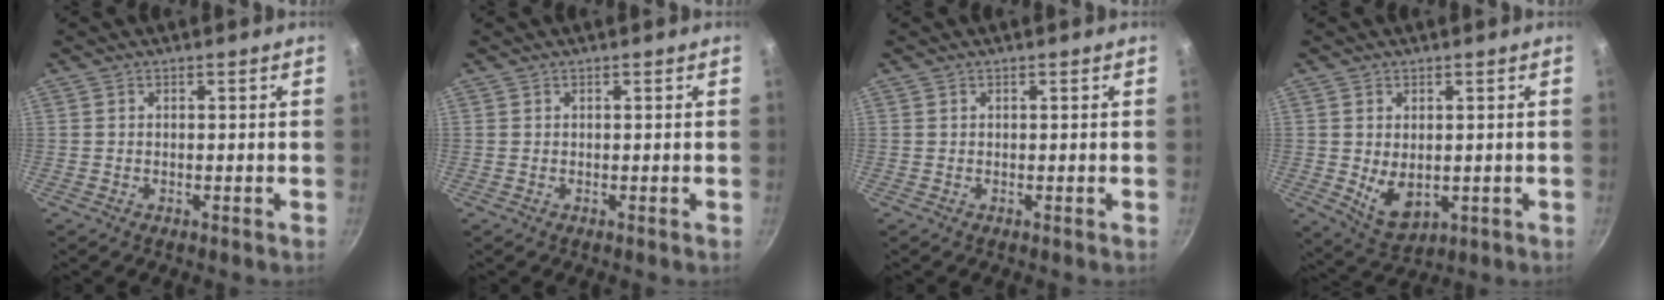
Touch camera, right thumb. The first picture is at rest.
{"total": 0.0}
{"total": 0.0}
{"total": 7.1, "force": [-0.3, 4.7, 5.4], "torque": [-0.085, -0.018, 0.012]}